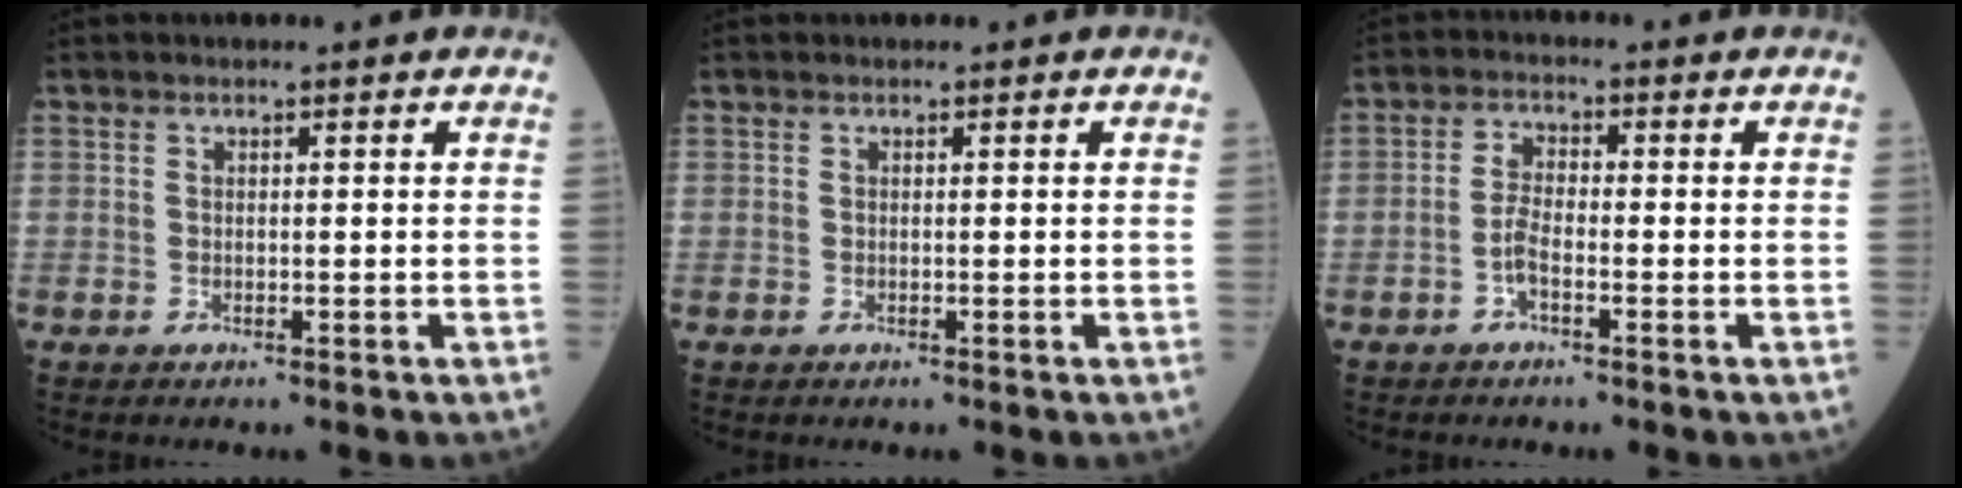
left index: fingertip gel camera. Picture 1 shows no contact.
{"total": 0.0}
{"total": 3.1, "force": [-1.6, 1.0, 2.5], "torque": [-0.059, 0.000, -0.035]}